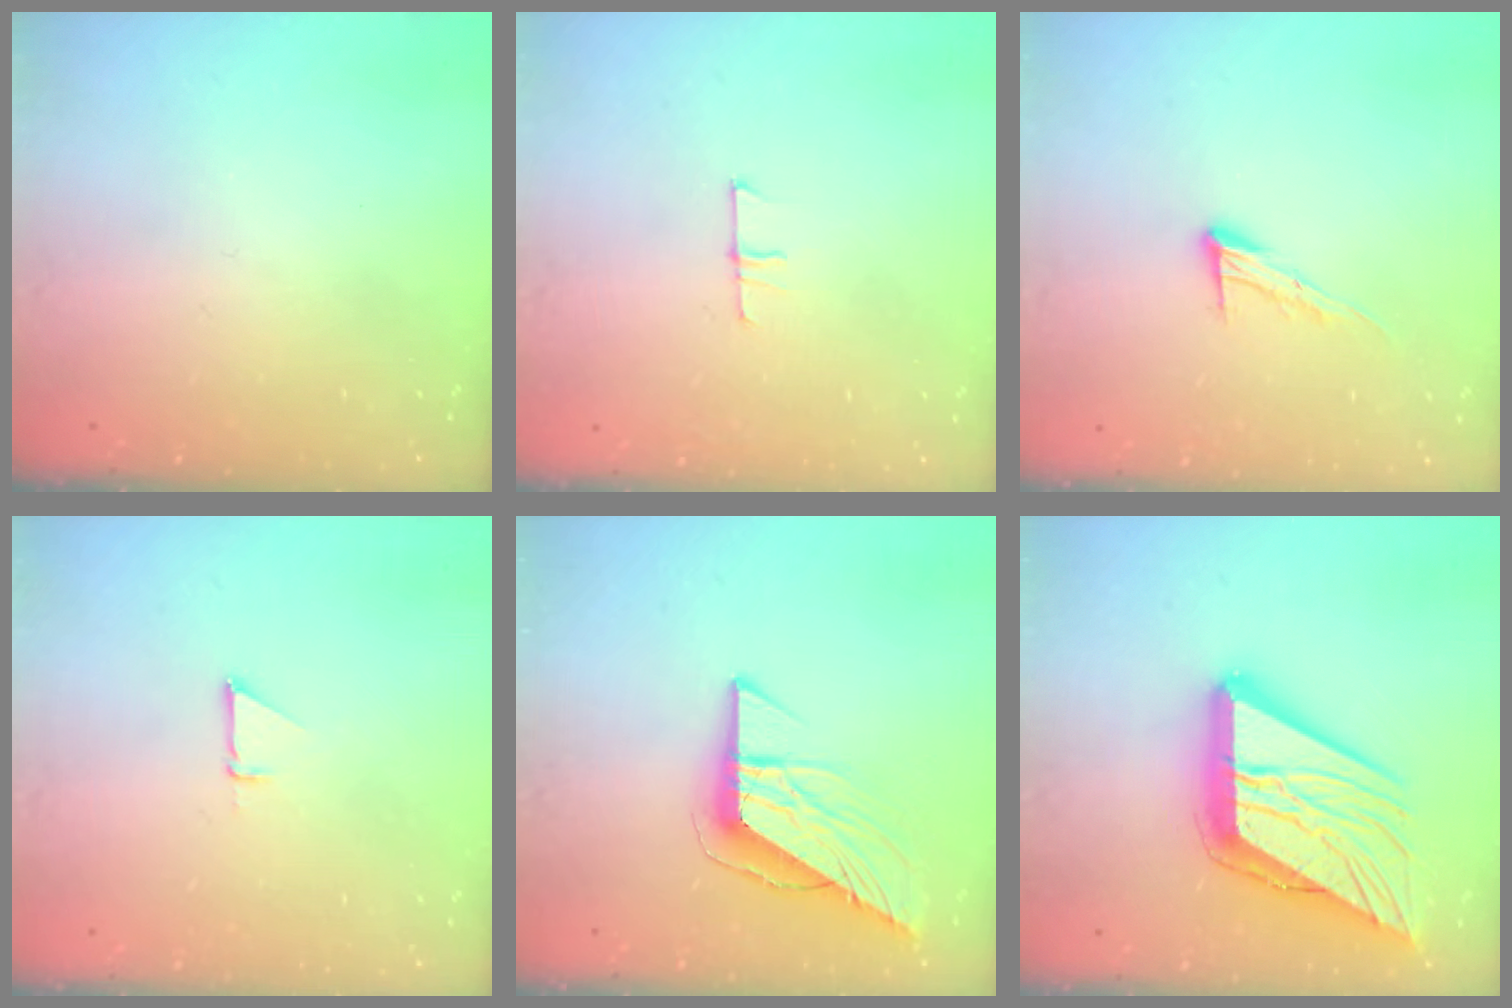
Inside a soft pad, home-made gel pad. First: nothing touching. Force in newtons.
{"total": 5.3, "press": 5.3, "slide": 0.4}
{"total": 9.1, "press": 9.1, "slide": 0.6}
{"total": 1.9, "press": 1.9, "slide": 0.0}
{"total": 10.6, "press": 10.5, "slide": 1.1}
{"total": 24.2, "press": 24.1, "slide": 2.8}